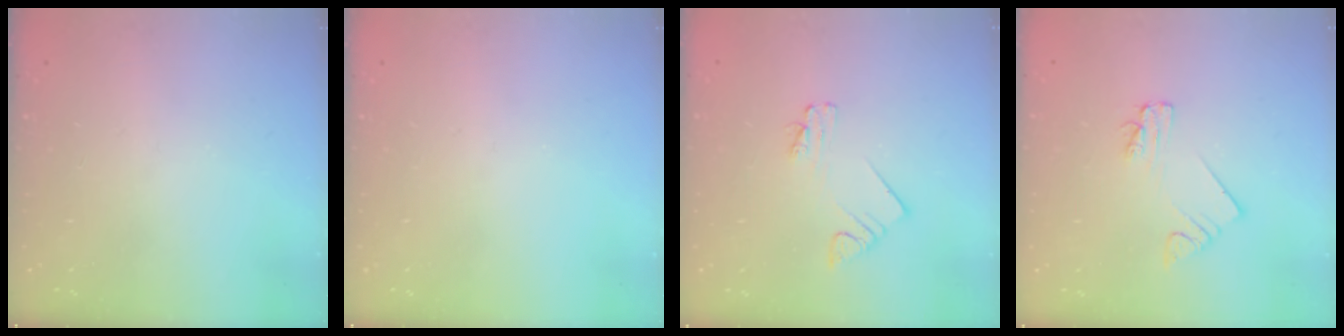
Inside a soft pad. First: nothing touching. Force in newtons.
{"total": 0.0}
{"total": 1.9, "press": 1.9, "slide": 0.1}
{"total": 2.0, "press": 2.0, "slide": 0.1}